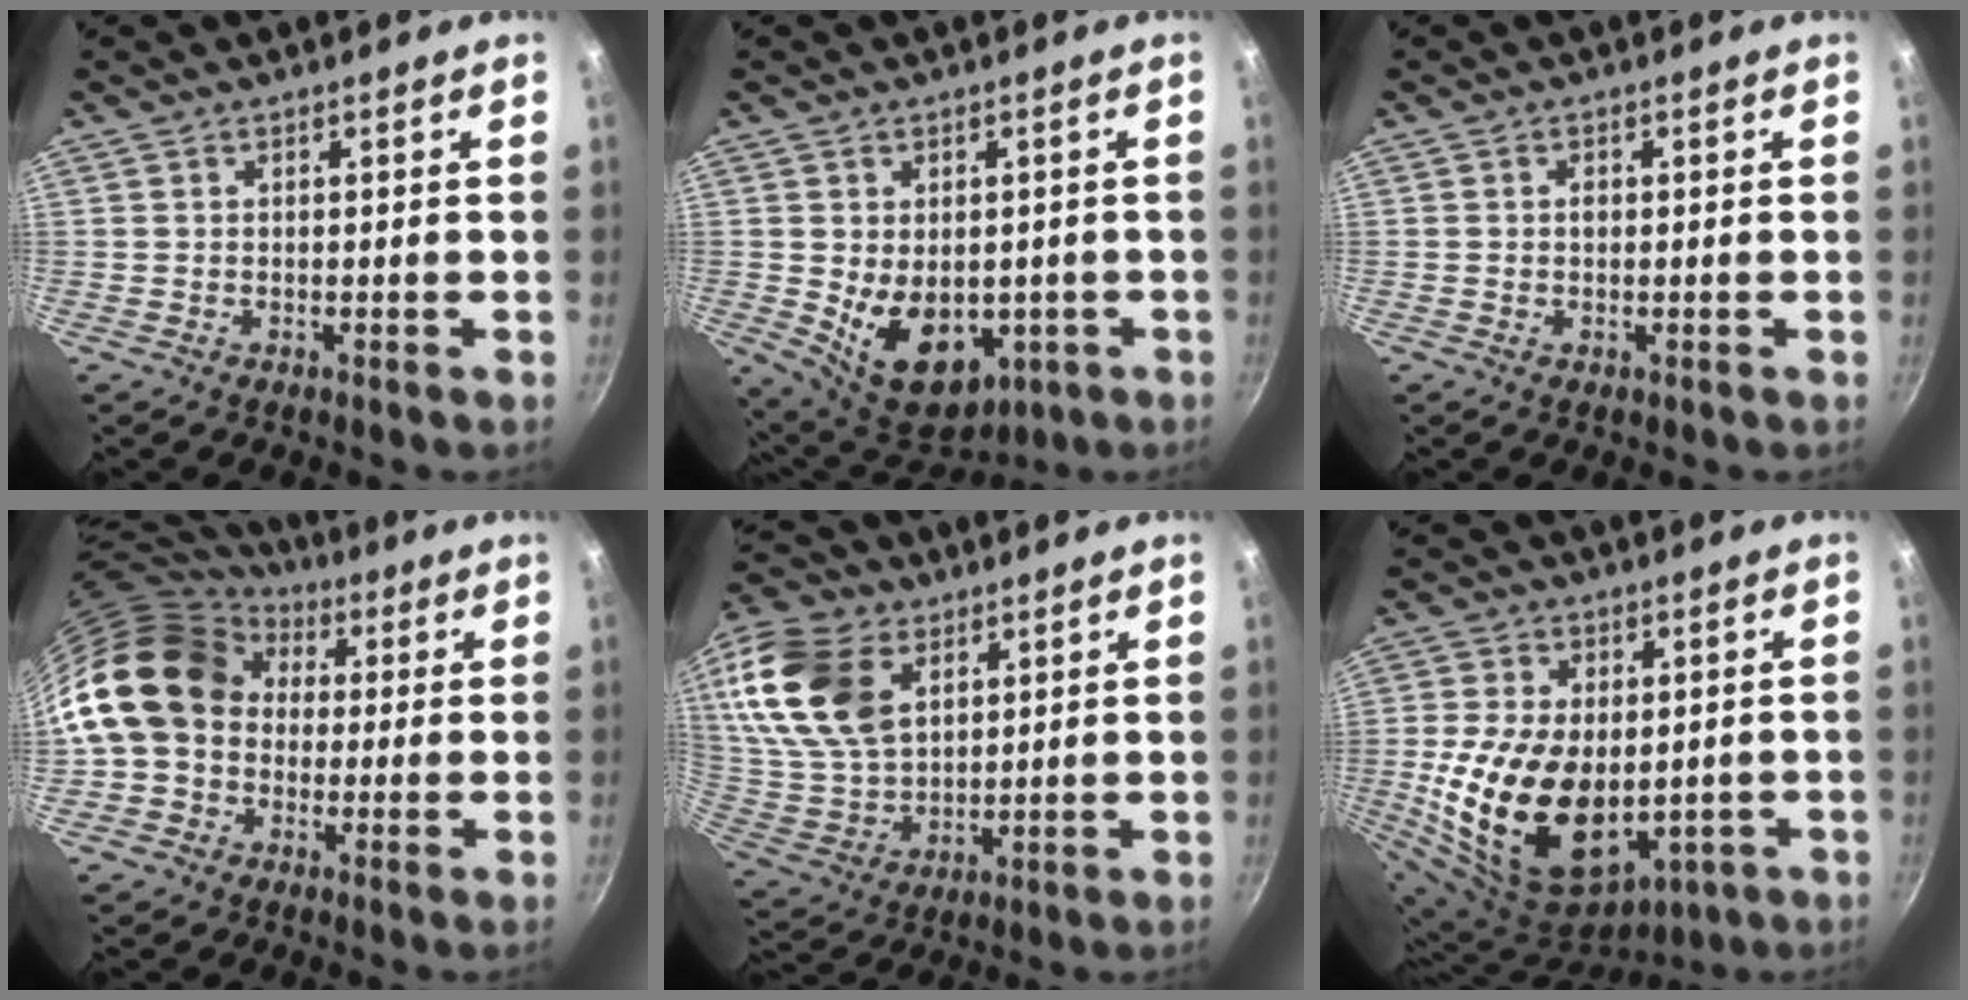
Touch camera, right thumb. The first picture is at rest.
{"total": 13.3, "force": [-2.3, 9.2, 9.4], "torque": [-0.111, -0.015, -0.005]}
{"total": 1.3, "force": [0.0, 1.0, 0.9], "torque": [-0.012, 0.000, -0.001]}
{"total": 16.3, "force": [2.3, 13.3, 9.2], "torque": [-0.149, 0.035, 0.027]}
{"total": 20.5, "force": [7.9, 13.4, 13.4], "torque": [-0.257, -0.020, 0.159]}
{"total": 21.0, "force": [-2.0, 13.7, 15.9], "torque": [-0.285, -0.010, -0.012]}